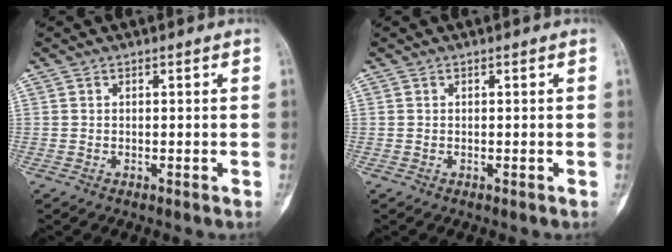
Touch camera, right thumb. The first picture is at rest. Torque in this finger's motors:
{"motor_torque": [0.27, 0.27, -0.01, 0.01, 0.00]}